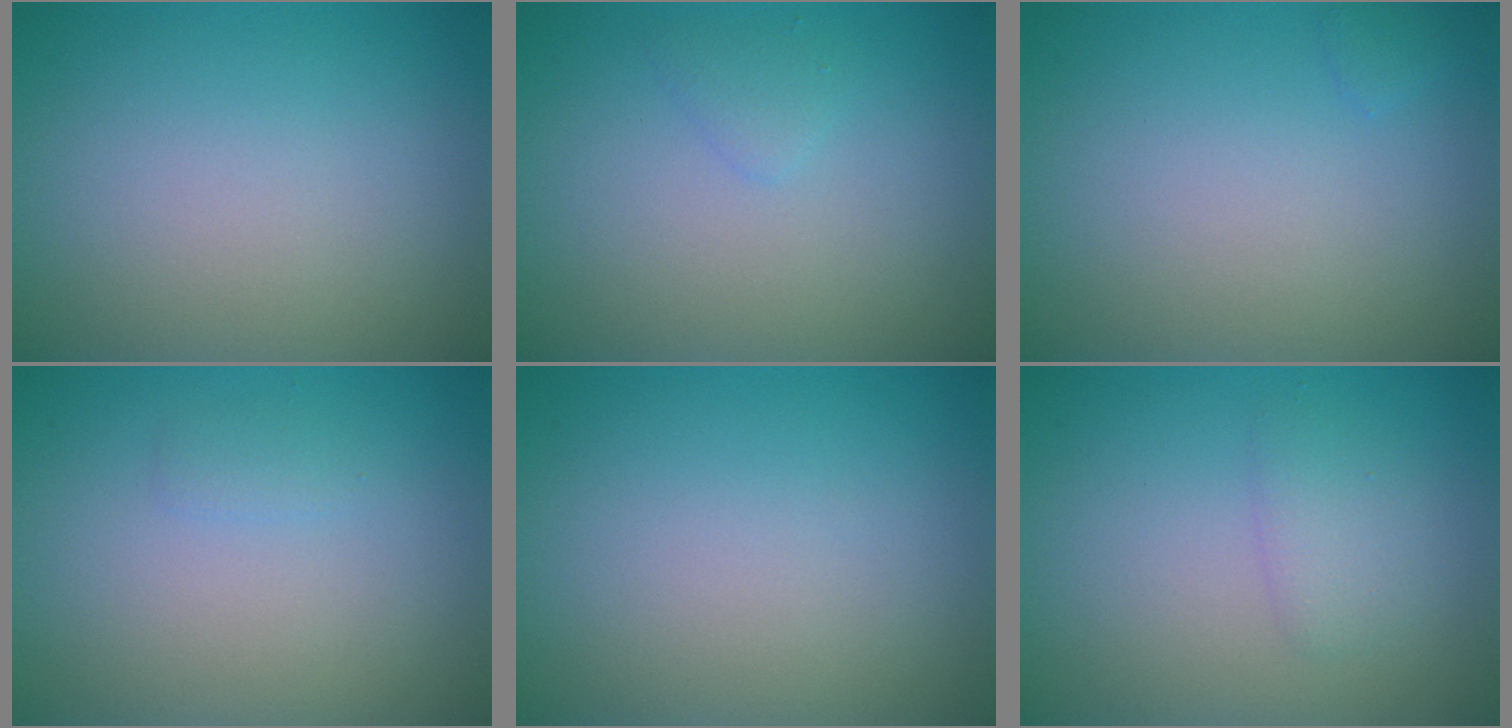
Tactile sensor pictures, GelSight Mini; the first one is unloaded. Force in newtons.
{"total": 0.9, "press": 0.9, "slide": 0.0}
{"total": 0.5, "press": 0.5, "slide": 0.0}
{"total": 0.7, "press": 0.7, "slide": 0.0}
{"total": 0.0}
{"total": 1.6, "press": 1.6, "slide": 0.1}